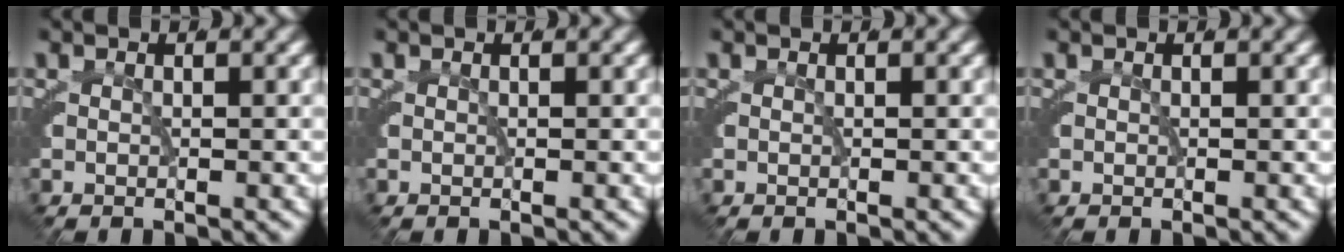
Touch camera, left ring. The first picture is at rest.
{"total": 0.0}
{"total": 0.0}
{"total": 0.0}